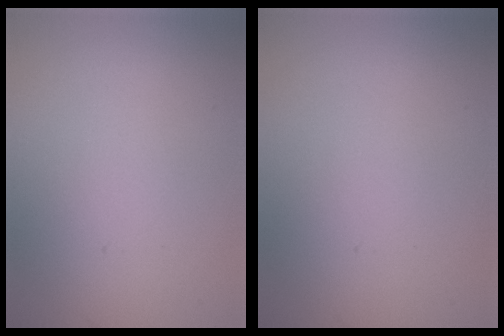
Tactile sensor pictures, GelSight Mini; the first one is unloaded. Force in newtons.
{"total": 0.0}